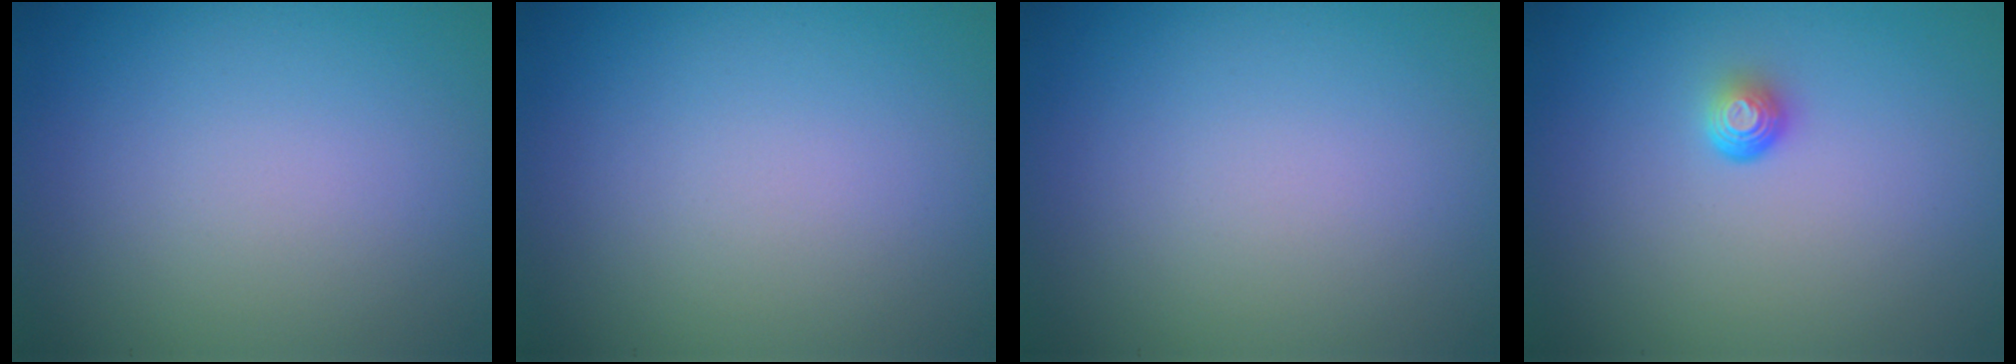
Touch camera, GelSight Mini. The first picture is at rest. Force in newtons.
{"total": 0.0}
{"total": 0.0}
{"total": 1.5, "press": 1.0, "slide": 1.2}